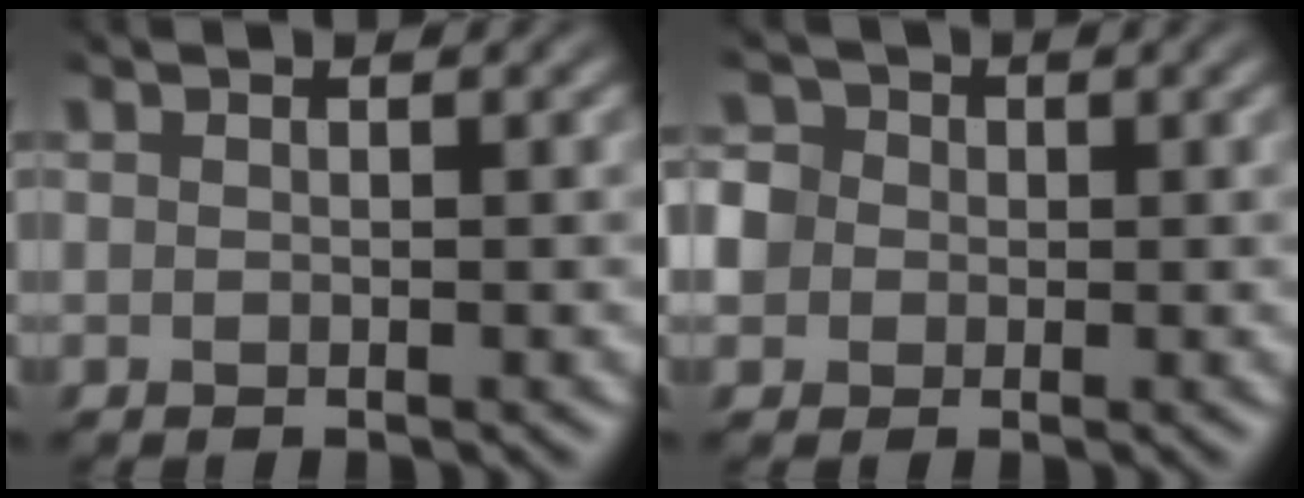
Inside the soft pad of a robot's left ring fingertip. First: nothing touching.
{"total": 2.8, "force": [-2.1, 0.7, -1.8], "torque": [0.012, -0.016, -0.021]}